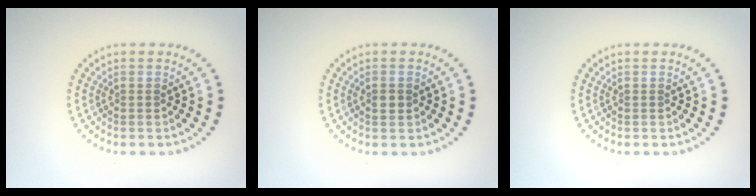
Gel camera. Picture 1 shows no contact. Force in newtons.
{"total": 1.1, "press": 1.1, "slide": 0.1}
{"total": 0.0}